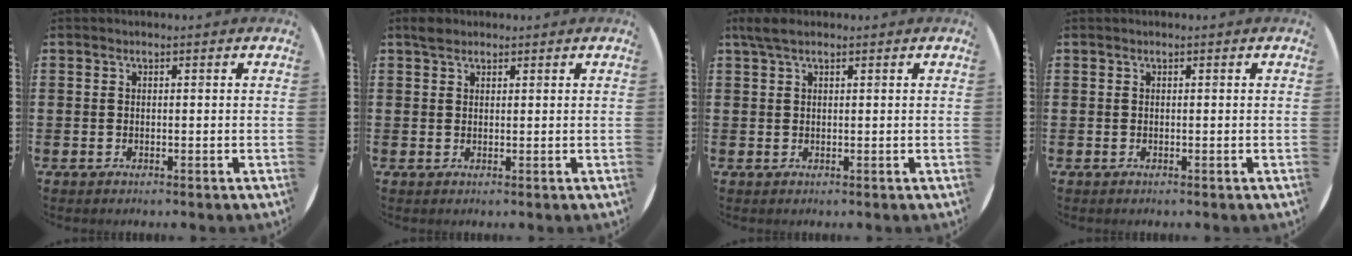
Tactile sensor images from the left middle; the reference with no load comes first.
{"total": 1.5, "force": [1.3, 0.7, 0.4], "torque": [-0.003, 0.002, 0.023]}
{"total": 2.0, "force": [1.4, 0.6, 1.3], "torque": [-0.028, 0.005, 0.025]}
{"total": 0.0}